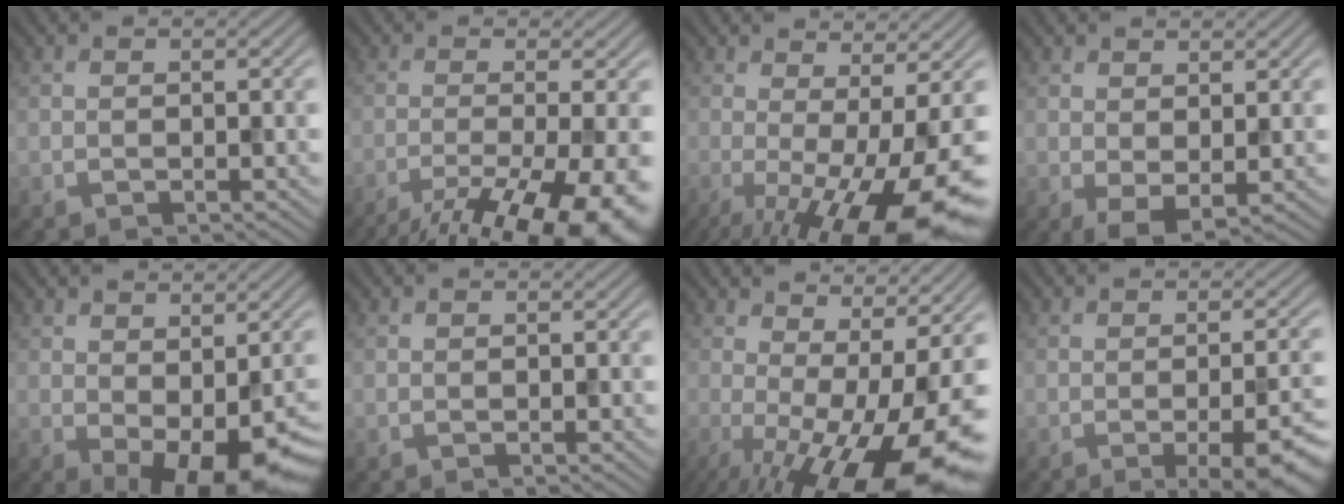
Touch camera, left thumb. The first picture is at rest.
{"total": 13.3, "force": [-7.9, 3.0, 10.4], "torque": [-0.164, -0.018, -0.108]}
{"total": 15.2, "force": [-4.7, 4.3, 13.8], "torque": [-0.206, -0.012, -0.064]}
{"total": 2.9, "force": [0.5, 1.5, 2.5], "torque": [-0.054, -0.007, 0.013]}
{"total": 8.6, "force": [-2.1, 4.2, 7.2], "torque": [-0.101, -0.024, -0.011]}
{"total": 0.0}
{"total": 18.4, "force": [-4.4, 6.4, 16.7], "torque": [-0.236, -0.015, -0.051]}
{"total": 8.5, "force": [-3.3, 2.3, 7.4], "torque": [-0.096, -0.011, -0.037]}